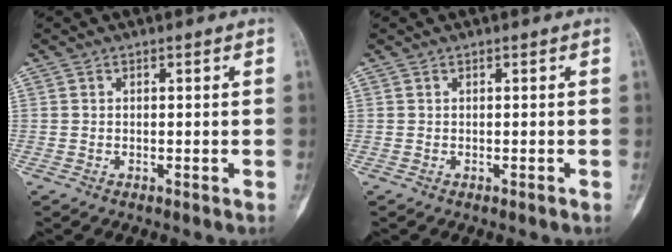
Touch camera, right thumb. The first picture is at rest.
{"total": 0.0}